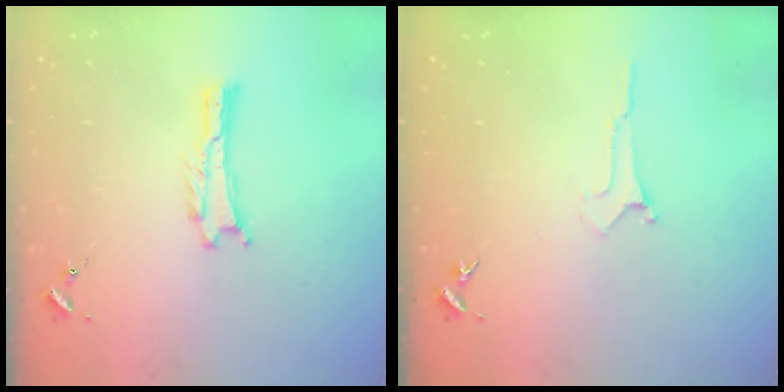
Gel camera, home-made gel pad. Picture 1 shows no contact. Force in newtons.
{"total": 0.0}